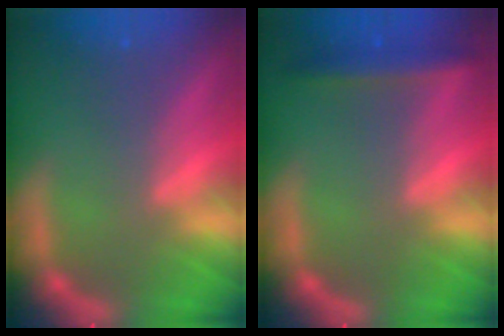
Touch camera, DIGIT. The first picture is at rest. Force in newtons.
{"total": 2.9}